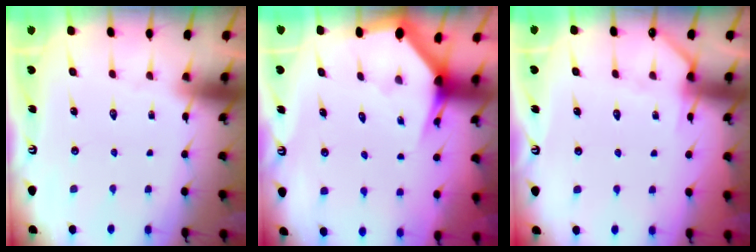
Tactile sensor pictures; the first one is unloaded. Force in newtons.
{"total": 3.0, "press": 3.0, "slide": 0.1}
{"total": 4.9, "press": 4.8, "slide": 0.7}